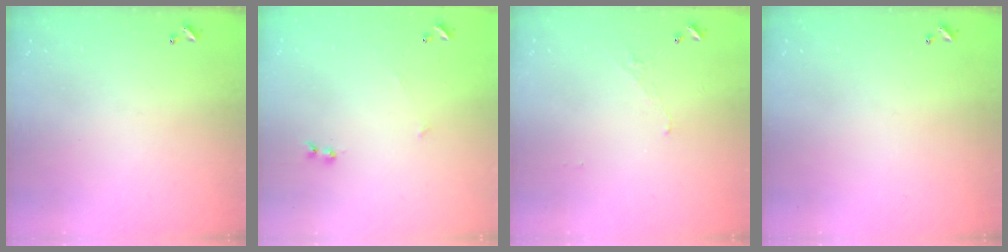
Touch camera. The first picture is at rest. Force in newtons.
{"total": 6.1, "press": 6.0, "slide": 0.9}
{"total": 3.5, "press": 3.5, "slide": 0.3}
{"total": 0.0}